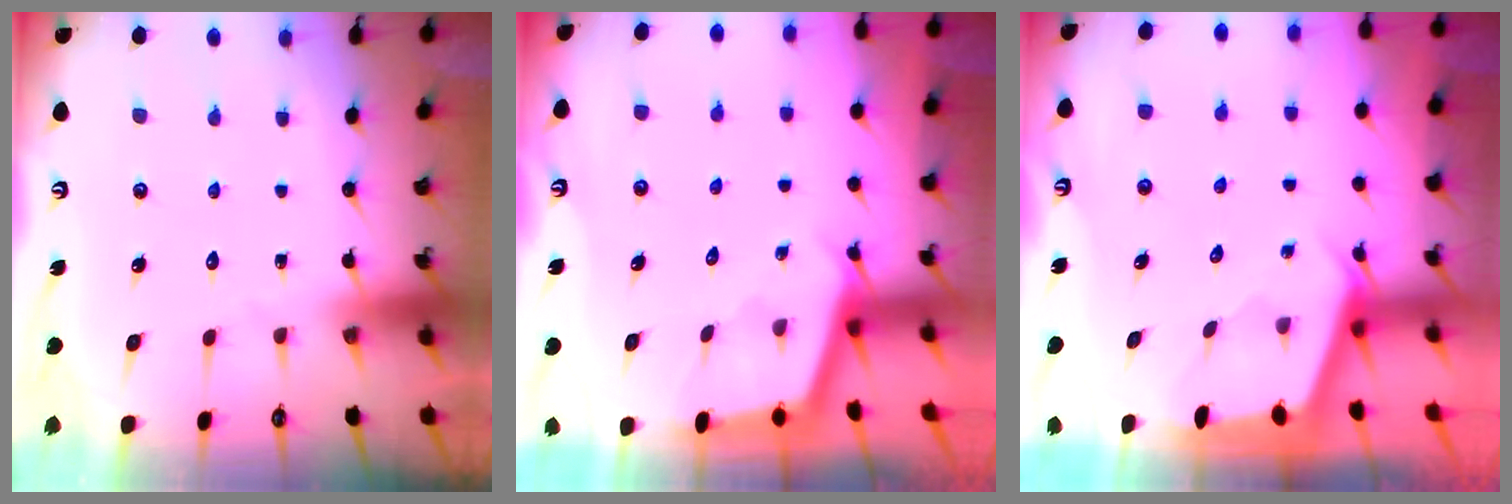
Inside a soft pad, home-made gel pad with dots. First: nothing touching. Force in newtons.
{"total": 2.5, "press": 2.5, "slide": 0.2}
{"total": 2.2, "press": 2.1, "slide": 0.3}